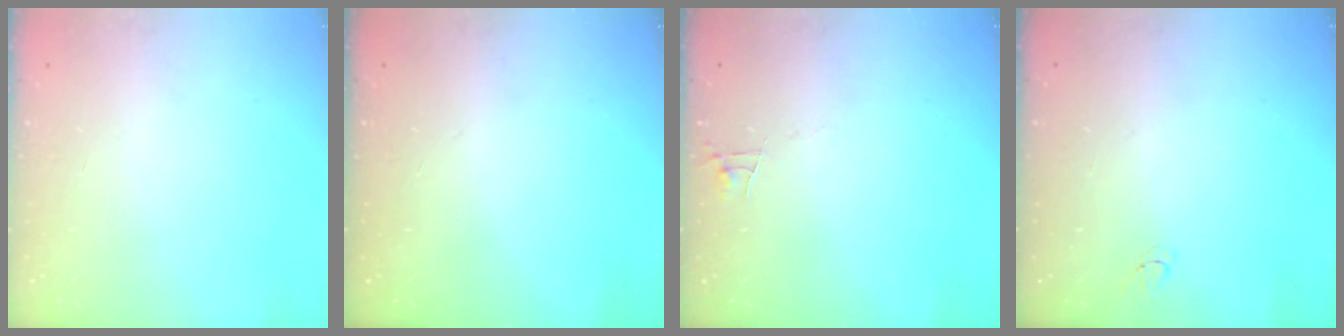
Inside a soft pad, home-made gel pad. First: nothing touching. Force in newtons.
{"total": 0.0}
{"total": 3.5, "press": 3.5, "slide": 0.3}
{"total": 3.1, "press": 3.1, "slide": 0.4}